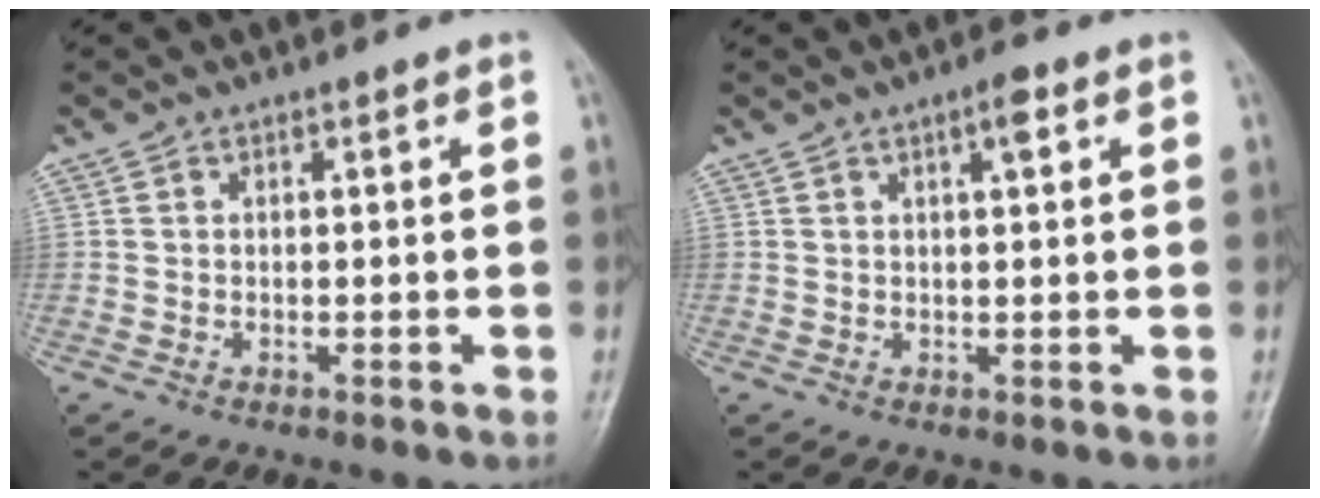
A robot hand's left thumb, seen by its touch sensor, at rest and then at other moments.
{"total": 2.9, "force": [1.4, 0.8, 2.4], "torque": [-0.035, -0.003, 0.020]}